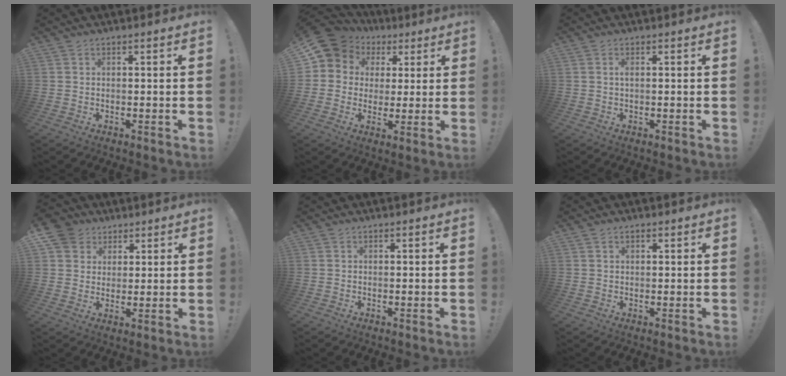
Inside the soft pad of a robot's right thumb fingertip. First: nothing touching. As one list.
[{"total": 9.0, "force": [3.5, 7.9, 2.4], "torque": [-0.035, -0.017, 0.073]}, {"total": 0.9, "force": [0.0, 0.1, 0.9], "torque": [-0.020, 0.001, 0.000]}, {"total": 7.7, "force": [4.2, 6.3, 1.3], "torque": [-0.024, -0.021, 0.086]}, {"total": 0.0}, {"total": 0.9, "force": [0.7, 0.5, 0.3], "torque": [0.002, -0.003, 0.012]}]